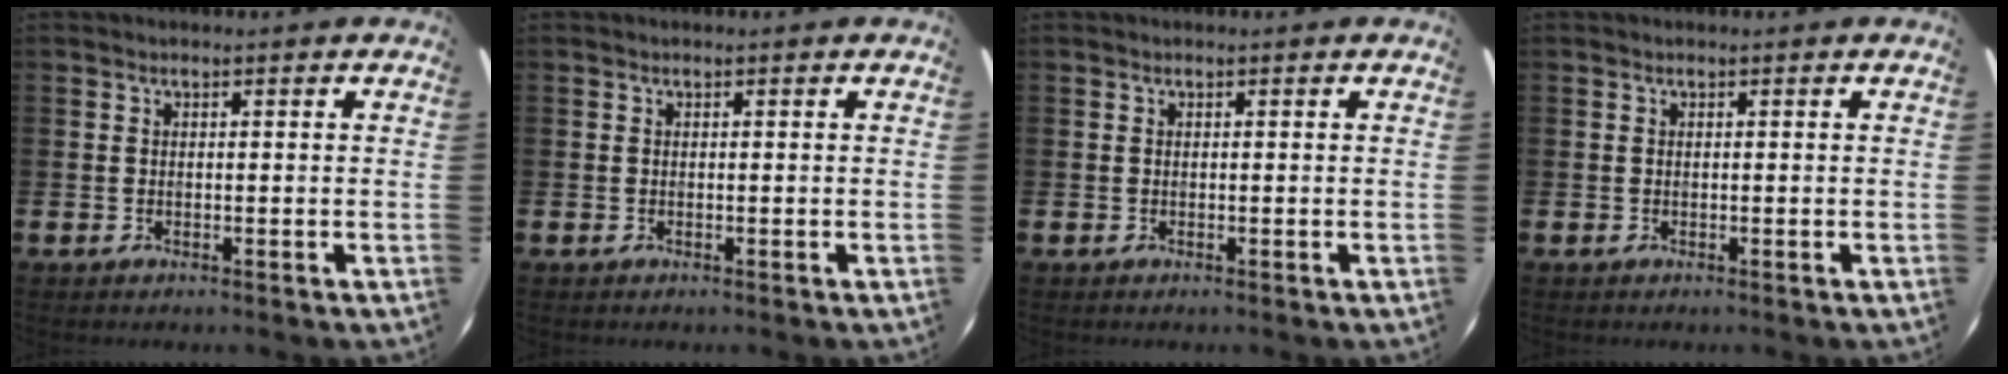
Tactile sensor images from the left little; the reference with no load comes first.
{"total": 0.0}
{"total": 0.0}
{"total": 0.0}